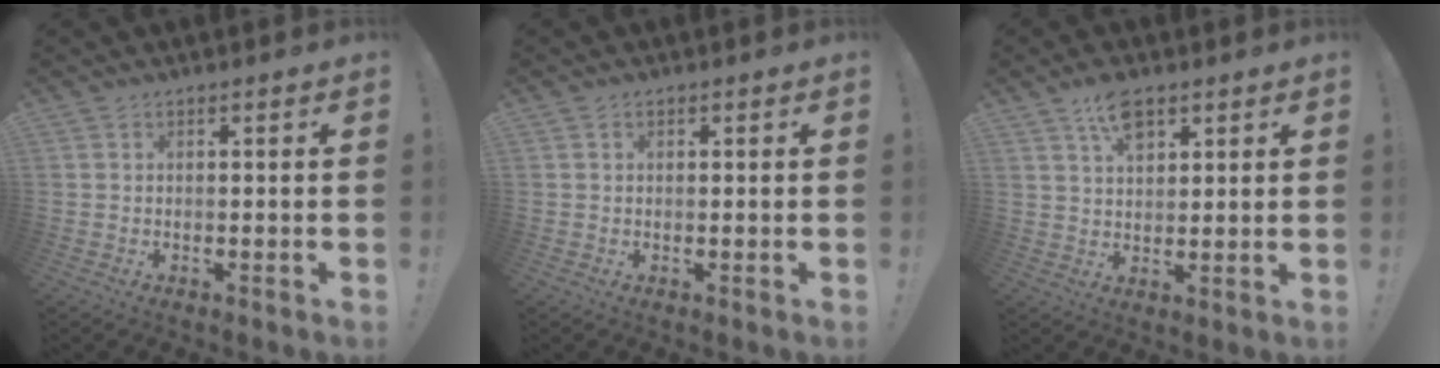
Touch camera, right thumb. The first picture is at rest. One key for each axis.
{"total": 0.7, "fx": 0.3, "fy": 0.6, "fz": 0.2, "tx": -0.005, "ty": 0.003, "tz": 0.005}
{"total": 8.1, "fx": 4.9, "fy": 4.0, "fz": 5.1, "tx": -0.080, "ty": -0.014, "tz": 0.087}